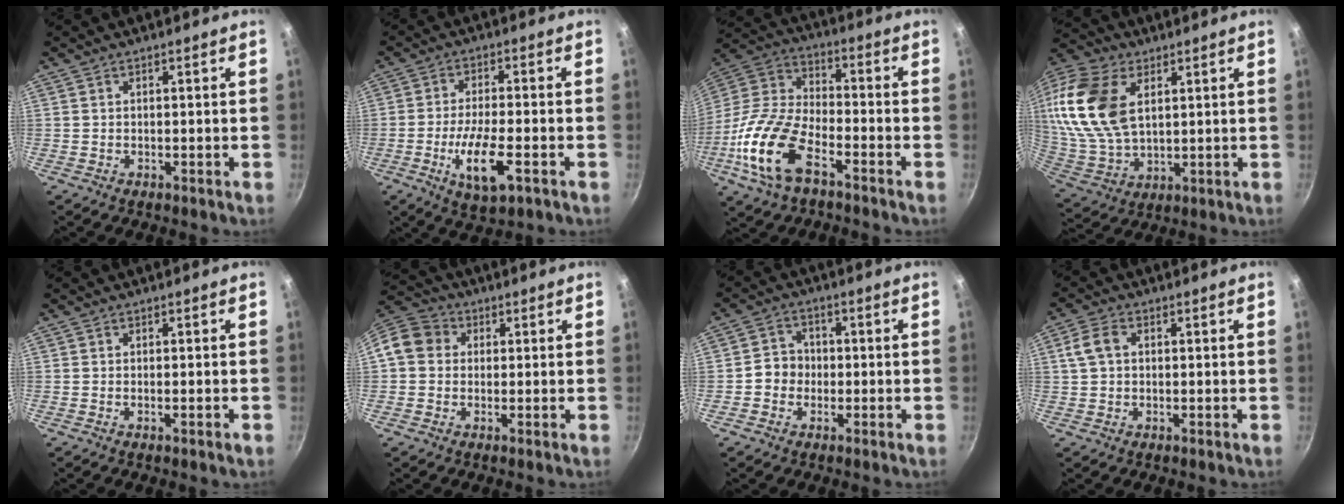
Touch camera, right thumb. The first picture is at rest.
{"total": 10.1, "force": [-3.6, 3.1, 8.9], "torque": [-0.163, 0.007, -0.064]}
{"total": 17.9, "force": [-8.3, 8.6, 13.3], "torque": [-0.261, 0.045, -0.181]}
{"total": 21.9, "force": [6.5, 13.7, 15.8], "torque": [-0.327, -0.012, 0.130]}
{"total": 1.0, "force": [-0.5, 0.0, 0.9], "torque": [-0.021, 0.001, -0.012]}
{"total": 8.5, "force": [0.9, 7.5, 3.9], "torque": [-0.051, 0.022, -0.005]}
{"total": 4.6, "force": [-0.9, 4.1, 1.8], "torque": [-0.001, 0.018, -0.026]}
{"total": 4.7, "force": [0.8, 3.3, 3.2], "torque": [-0.060, 0.012, 0.009]}